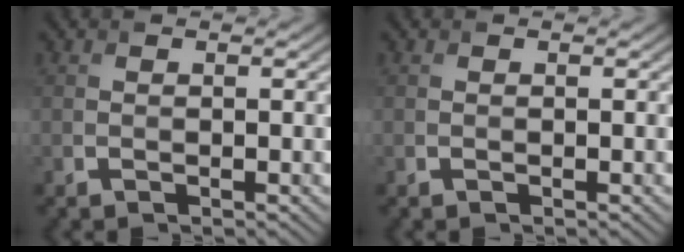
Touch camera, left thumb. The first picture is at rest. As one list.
[{"total": 0.0}]